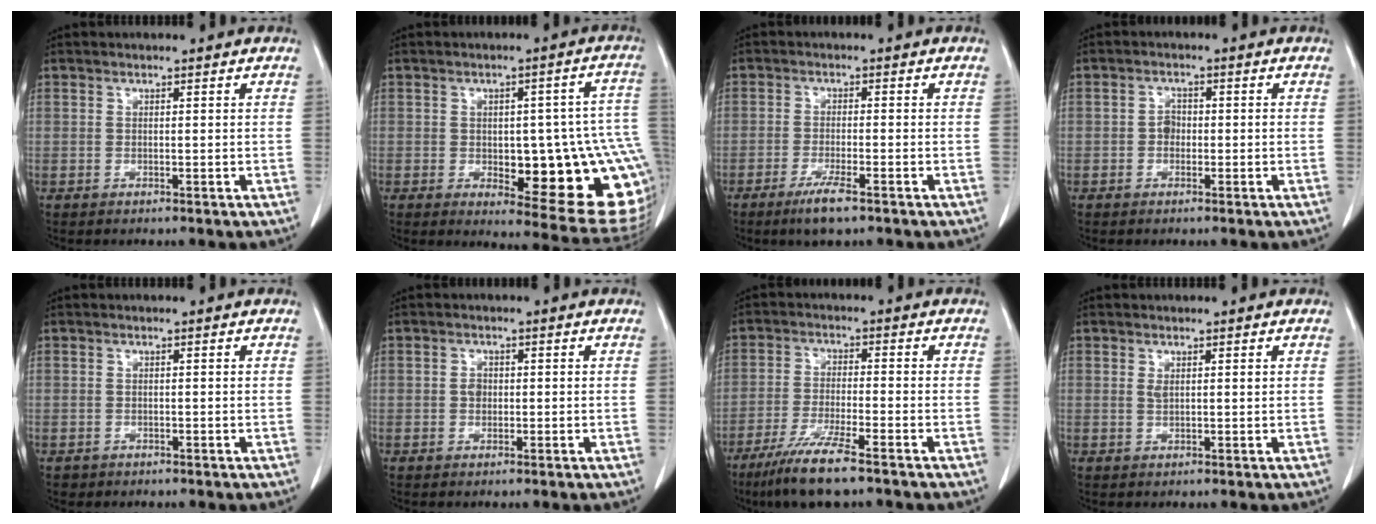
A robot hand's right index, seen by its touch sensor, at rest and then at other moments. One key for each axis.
{"total": 19.3, "fx": -3.4, "fy": 5.8, "fz": 18.1, "tx": -0.141, "ty": 0.023, "tz": -0.016}
{"total": 4.7, "fx": -3.1, "fy": 0.4, "fz": 3.5, "tx": -0.070, "ty": -0.010, "tz": -0.056}
{"total": 1.9, "fx": -0.4, "fy": 1.4, "fz": 1.2, "tx": -0.014, "ty": 0.007, "tz": -0.008}
{"total": 0.8, "fx": -0.5, "fy": 0.6, "fz": -0.1, "tx": -0.009, "ty": 0.002, "tz": -0.009}
{"total": 1.6, "fx": 0.0, "fy": 1.3, "fz": 0.9, "tx": -0.014, "ty": 0.003, "tz": -0.001}
{"total": 9.1, "fx": -6.5, "fy": 0.4, "fz": 6.3, "tx": -0.120, "ty": -0.026, "tz": -0.117}
{"total": 1.3, "fx": 0.5, "fy": 0.4, "fz": 1.2, "tx": -0.021, "ty": -0.001, "tz": 0.011}